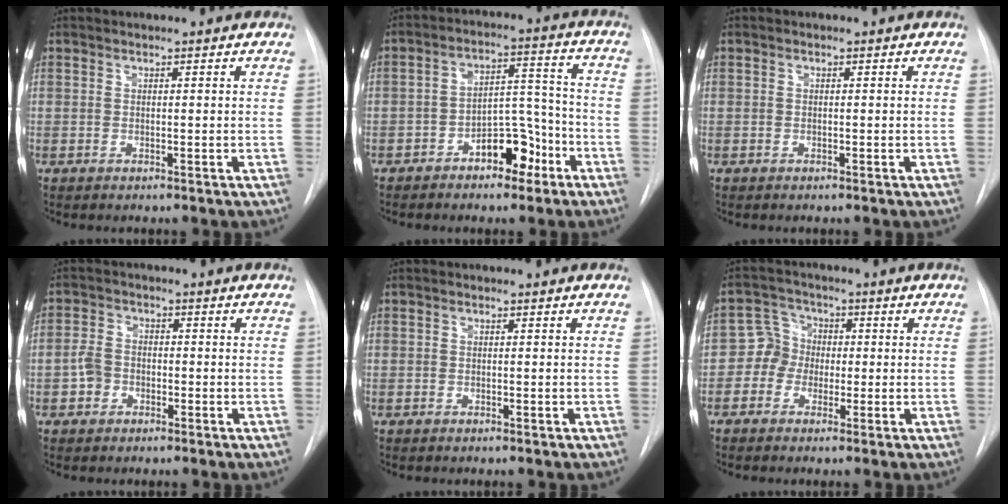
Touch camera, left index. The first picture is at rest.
{"total": 8.4, "force": [-4.9, 4.2, 5.3], "torque": [-0.079, 0.033, -0.076]}
{"total": 0.0}
{"total": 3.5, "force": [-1.3, 2.9, 1.5], "torque": [-0.036, 0.012, -0.026]}
{"total": 0.0}
{"total": 4.5, "force": [-1.0, 4.3, 1.1], "torque": [-0.018, 0.021, -0.023]}